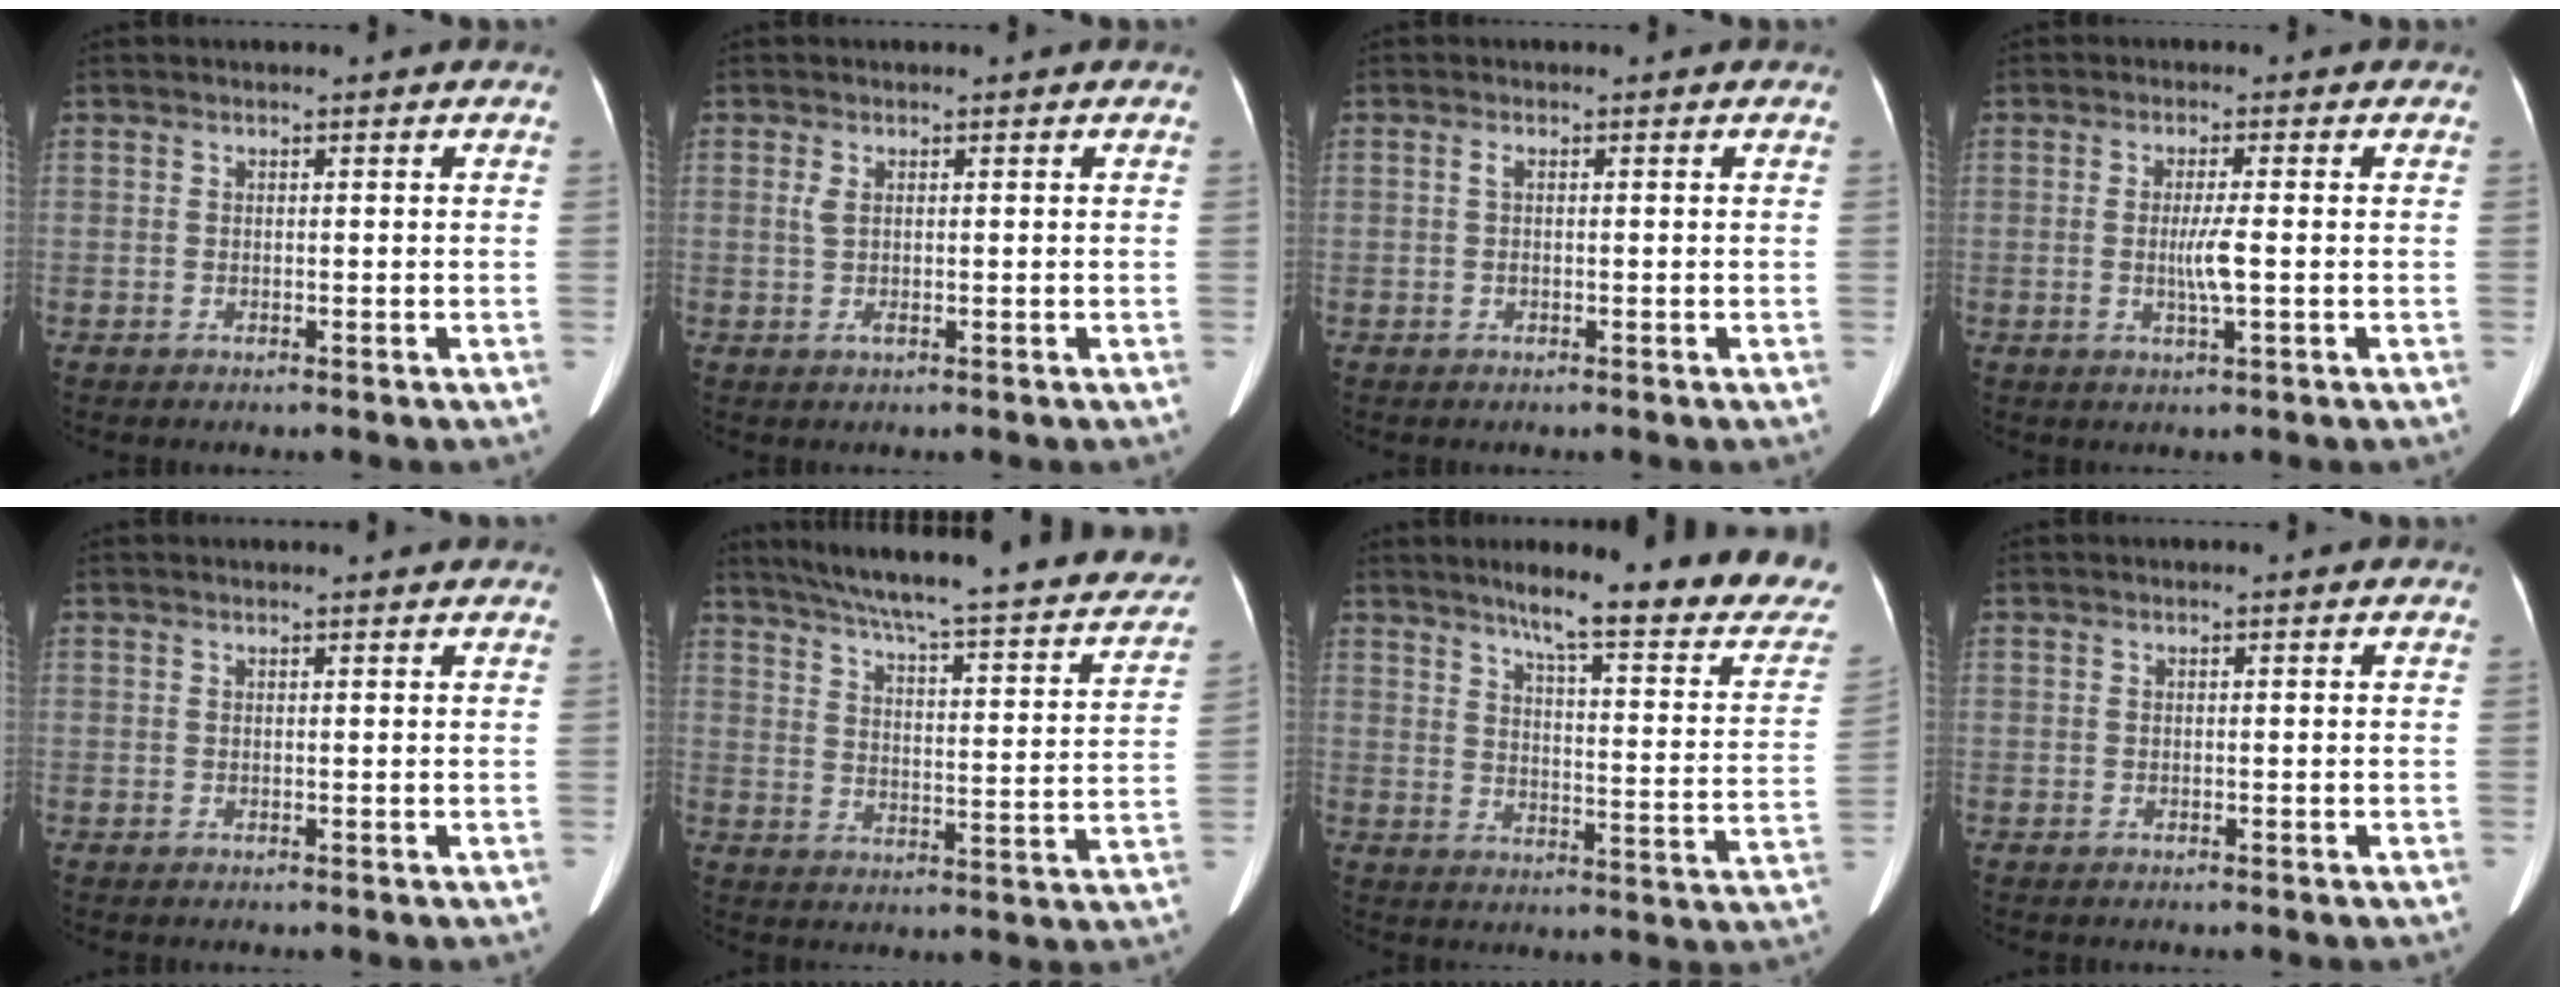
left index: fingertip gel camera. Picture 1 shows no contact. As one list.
[{"total": 1.5, "force": [0.3, 0.5, 1.4], "torque": [-0.035, -0.003, 0.009]}, {"total": 0.7, "force": [0.1, 0.3, 0.7], "torque": [-0.014, 0.001, 0.004]}, {"total": 3.5, "force": [-0.4, -0.2, 3.5], "torque": [-0.071, -0.007, -0.006]}, {"total": 2.4, "force": [2.3, 0.0, 0.6], "torque": [-0.009, 0.014, 0.027]}, {"total": 29.1, "force": [25.0, 3.9, 14.5], "torque": [-0.221, -0.037, 0.309]}, {"total": 22.3, "force": [18.7, 1.7, 12.0], "torque": [-0.153, -0.059, 0.230]}, {"total": 0.0}]